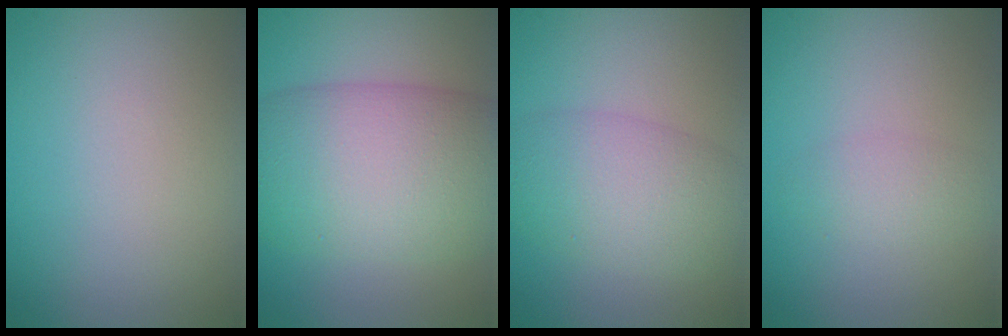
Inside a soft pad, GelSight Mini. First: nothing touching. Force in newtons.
{"total": 11.6, "press": 11.6, "slide": 0.5}
{"total": 5.9, "press": 5.9, "slide": 0.1}
{"total": 1.8, "press": 1.8, "slide": 0.0}